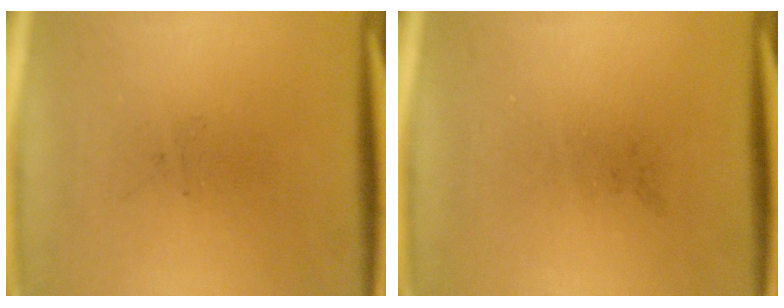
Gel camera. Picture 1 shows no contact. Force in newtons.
{"total": 0.0}